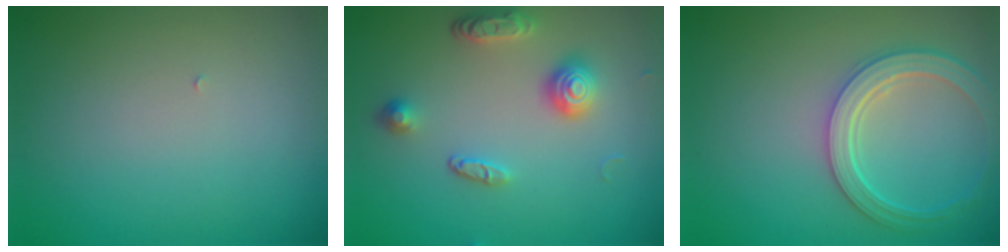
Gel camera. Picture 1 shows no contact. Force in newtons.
{"total": 3.5, "press": 2.9, "slide": 1.9}
{"total": 4.4, "press": 3.6, "slide": 2.6}